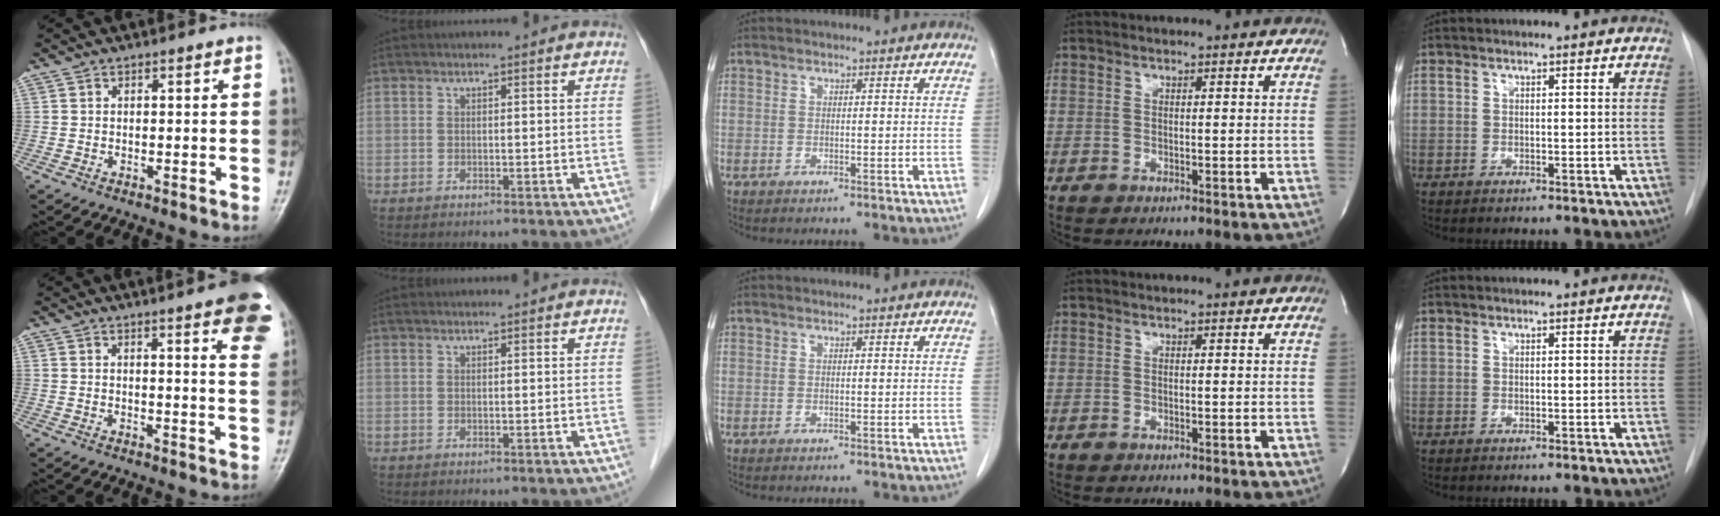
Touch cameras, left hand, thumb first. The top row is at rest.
{"thumb": {"total": 14.2, "force": [8.2, 2.6, 11.3], "torque": [-0.119, -0.027, 0.083]}, "index": {"total": 0.5, "force": [0.5, 0.1, 0.1], "torque": [-0.001, 0.011, 0.010]}}